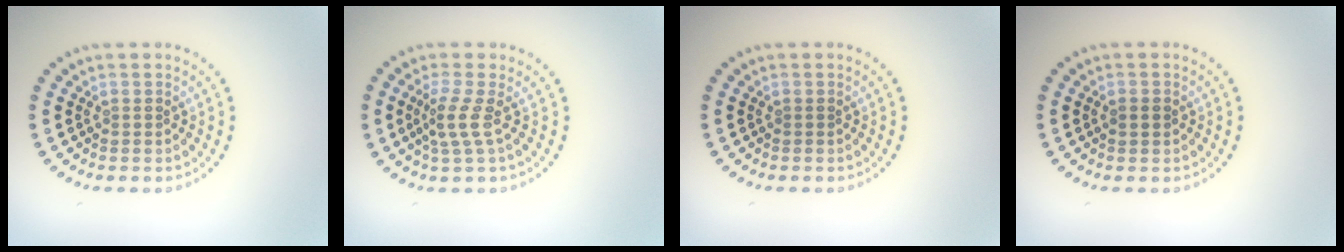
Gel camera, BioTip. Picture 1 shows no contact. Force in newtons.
{"total": 2.3, "press": 1.5, "slide": 1.7}
{"total": 0.0}
{"total": 1.1, "press": 1.1, "slide": 0.2}